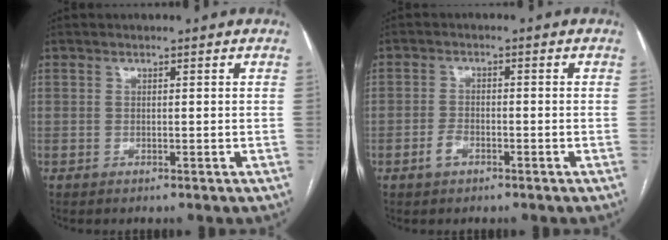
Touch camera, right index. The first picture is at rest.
{"total": 2.5, "force": [-1.4, 1.2, 1.6], "torque": [-0.034, 0.003, -0.026]}